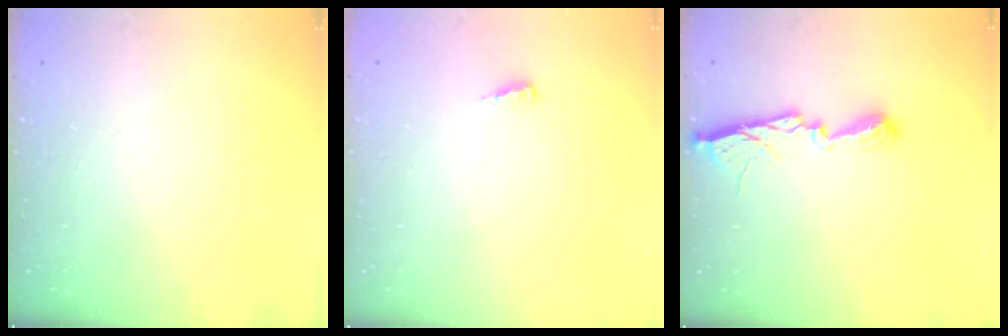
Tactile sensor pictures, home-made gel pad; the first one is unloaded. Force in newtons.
{"total": 2.7, "press": 2.5, "slide": 1.0}
{"total": 9.9, "press": 9.9, "slide": 0.3}